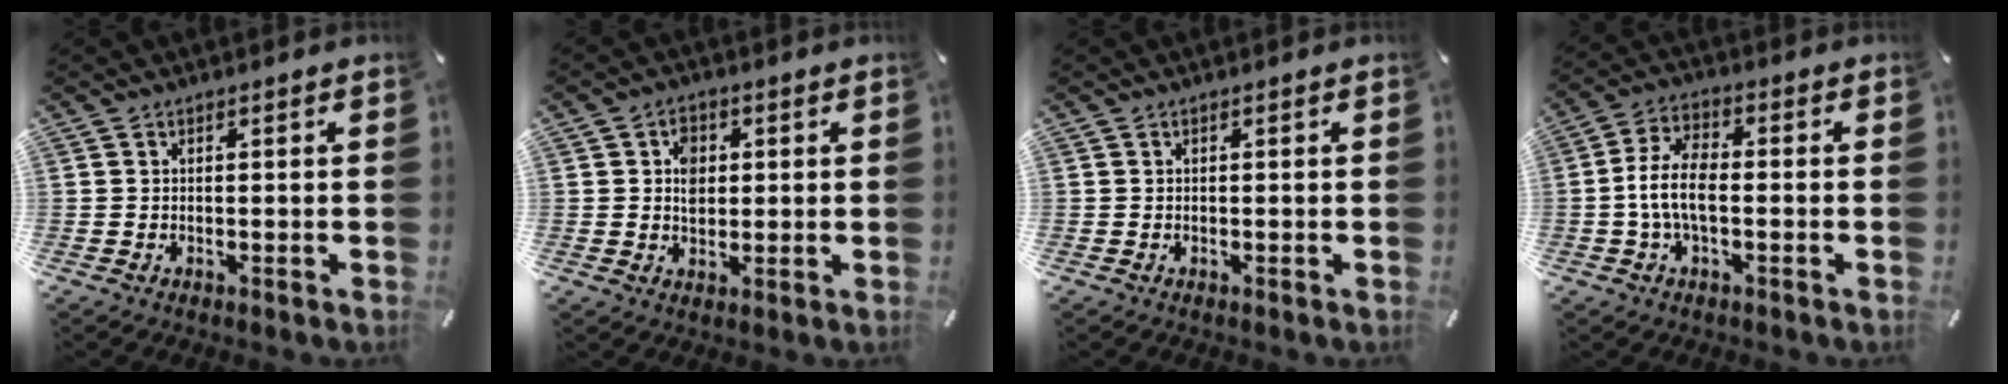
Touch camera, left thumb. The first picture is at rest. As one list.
[{"total": 5.1, "force": [0.8, 4.2, 2.9], "torque": [-0.037, 0.001, 0.010]}, {"total": 0.0}, {"total": 8.5, "force": [-1.4, 4.2, 7.3], "torque": [-0.157, 0.003, -0.029]}]